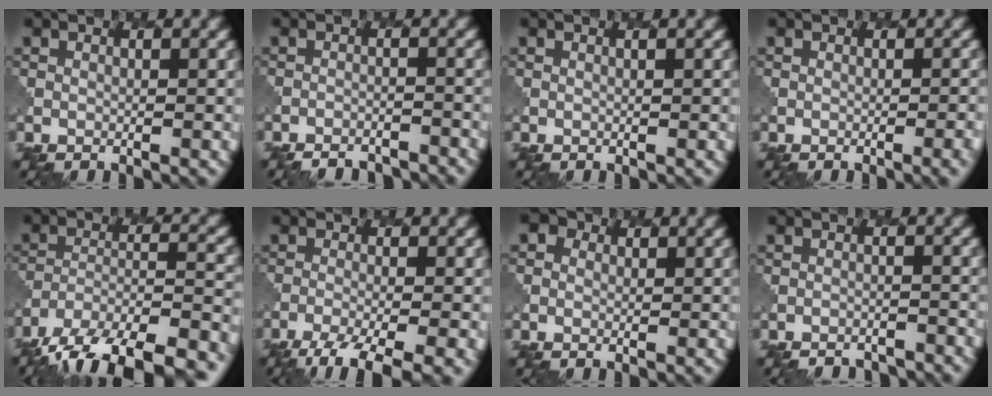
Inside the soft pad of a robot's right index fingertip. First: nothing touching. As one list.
[{"total": 4.4, "force": [-4.3, 0.9, 0.7], "torque": [-0.001, 0.000, -0.051]}, {"total": 0.7, "force": [0.4, 0.2, 0.5], "torque": [-0.003, 0.001, 0.000]}, {"total": 2.5, "force": [-0.9, 0.9, 2.2], "torque": [-0.009, 0.008, -0.007]}, {"total": 15.0, "force": [-12.2, 5.7, 6.7], "torque": [-0.119, -0.017, -0.159]}, {"total": 5.6, "force": [-3.8, 1.3, 3.9], "torque": [-0.064, -0.009, -0.067]}, {"total": 2.4, "force": [0.8, 2.1, 1.0], "torque": [0.002, 0.008, -0.008]}, {"total": 3.3, "force": [-3.2, 0.5, 0.3], "torque": [0.004, -0.001, -0.039]}]